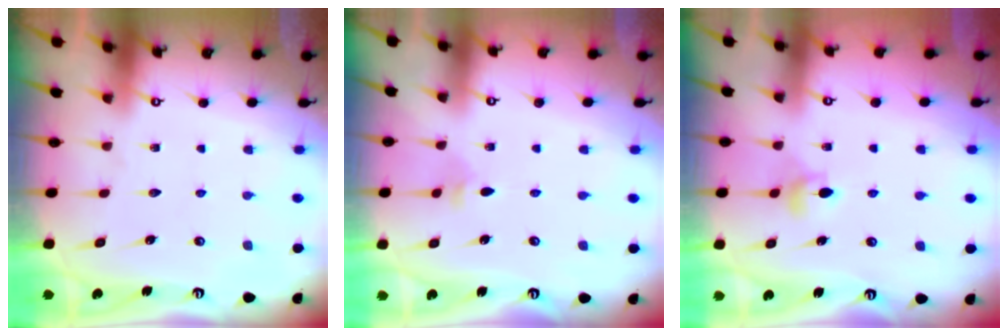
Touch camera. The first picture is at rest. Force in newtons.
{"total": 3.2, "press": 3.2, "slide": 0.6}
{"total": 5.1, "press": 5.1, "slide": 0.7}